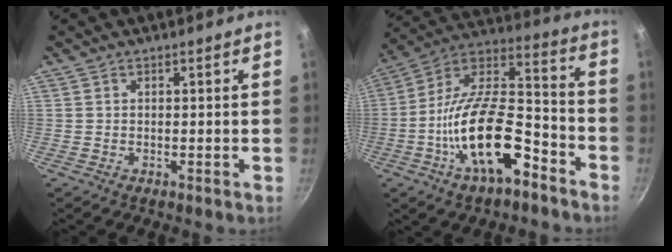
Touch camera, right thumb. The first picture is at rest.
{"total": 20.8, "force": [-9.1, 9.1, 16.3], "torque": [-0.268, 0.062, -0.172]}